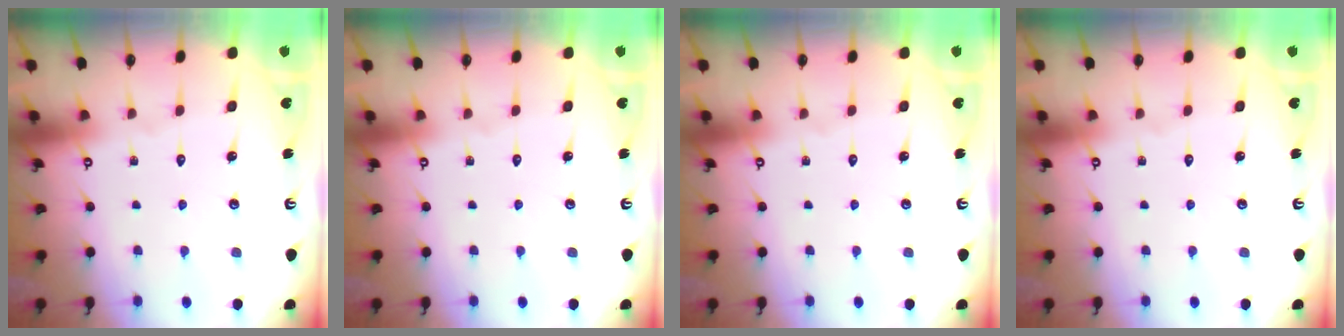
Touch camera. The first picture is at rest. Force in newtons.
{"total": 0.0}
{"total": 0.0}
{"total": 0.0}